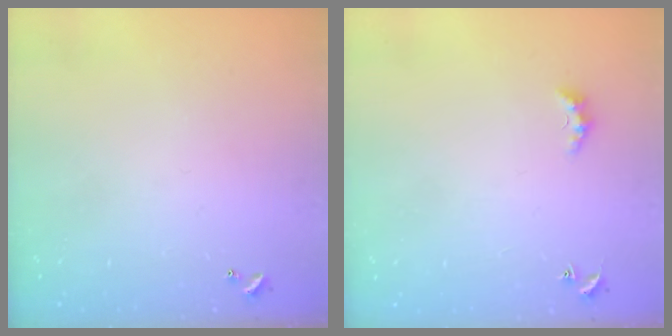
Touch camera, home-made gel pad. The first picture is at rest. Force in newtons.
{"total": 2.4, "press": 2.4, "slide": 0.6}